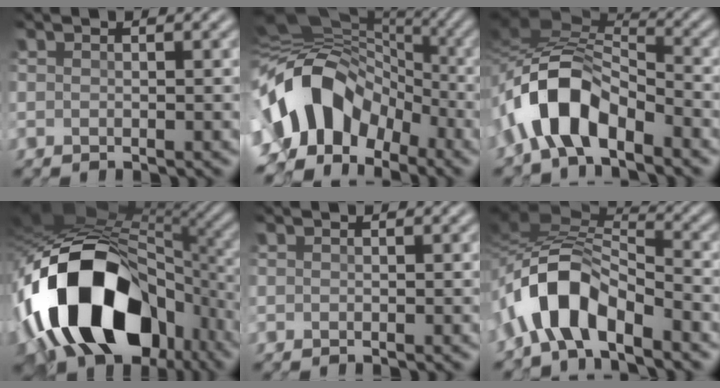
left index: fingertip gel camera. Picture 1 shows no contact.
{"total": 12.4, "force": [-4.2, 9.0, 7.5], "torque": [-0.130, 0.006, -0.087]}
{"total": 8.1, "force": [-4.1, 3.6, 6.0], "torque": [-0.118, 0.013, -0.083]}
{"total": 17.0, "force": [-6.0, 10.9, 11.6], "torque": [-0.201, -0.012, -0.096]}
{"total": 0.0}
{"total": 7.5, "force": [-4.1, 2.9, 5.5], "torque": [-0.105, 0.012, -0.085]}